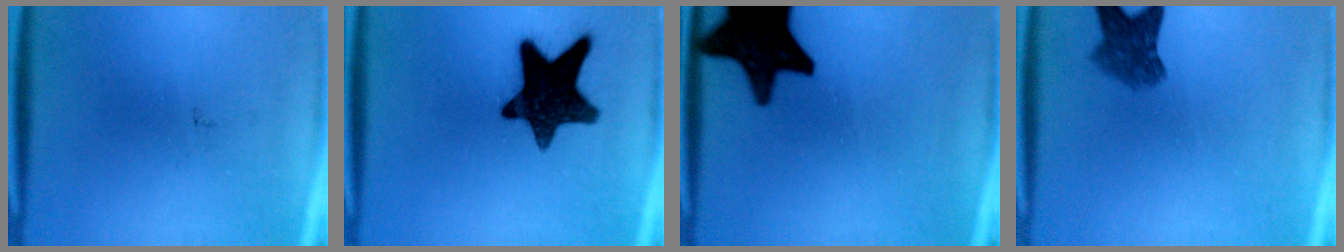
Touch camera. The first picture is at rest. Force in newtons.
{"total": 14.9}
{"total": 19.0}
{"total": 5.2}